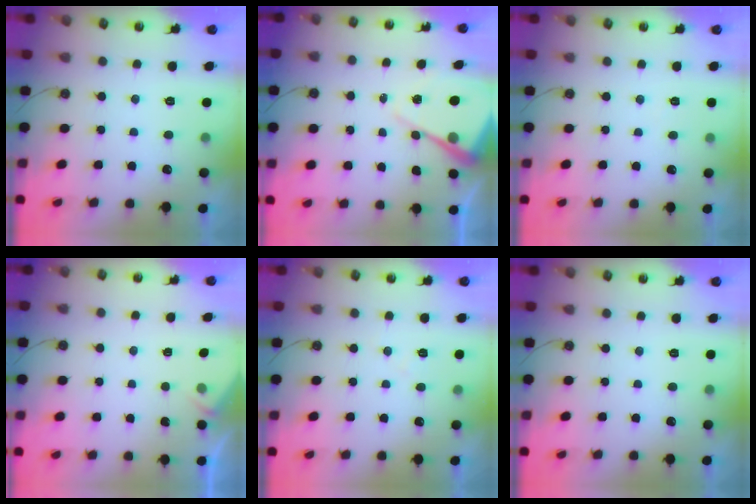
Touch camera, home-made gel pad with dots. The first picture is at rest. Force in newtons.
{"total": 9.9, "press": 9.9, "slide": 0.9}
{"total": 2.6, "press": 2.6, "slide": 0.5}
{"total": 1.8, "press": 1.8, "slide": 0.4}
{"total": 6.7, "press": 6.6, "slide": 0.9}
{"total": 0.0}